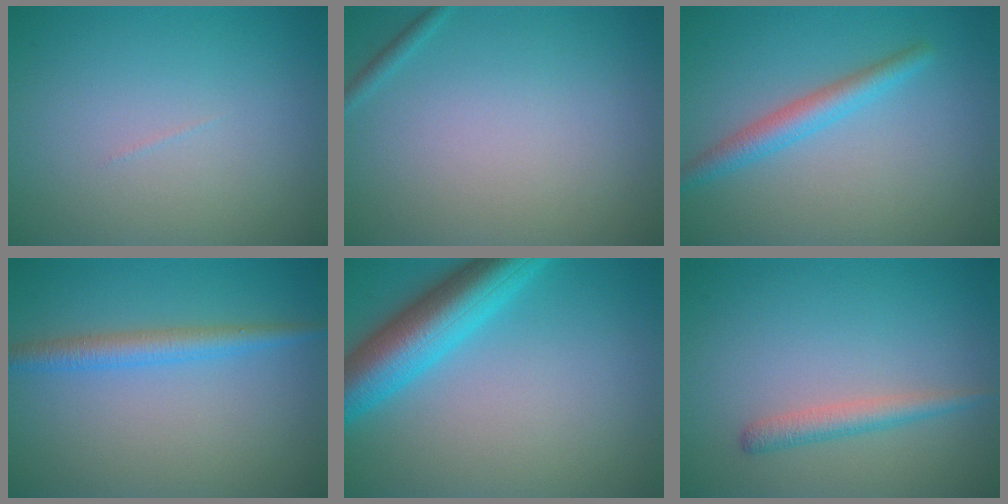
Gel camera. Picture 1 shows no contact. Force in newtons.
{"total": 0.7, "press": 0.7, "slide": 0.0}
{"total": 2.7, "press": 2.7, "slide": 0.1}
{"total": 2.7, "press": 2.7, "slide": 0.0}
{"total": 7.4, "press": 7.4, "slide": 0.5}
{"total": 1.9, "press": 1.9, "slide": 0.0}